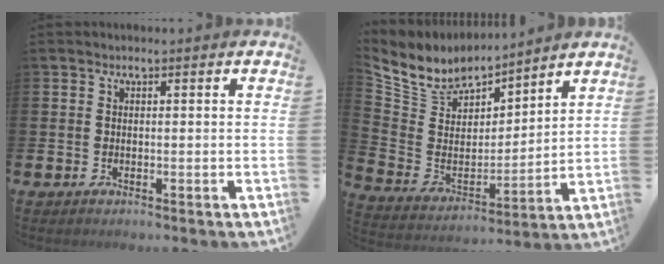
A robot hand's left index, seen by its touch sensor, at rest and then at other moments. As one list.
[{"total": 8.0, "force": [7.5, 2.9, 0.5], "torque": [-0.061, -0.063, 0.135]}]